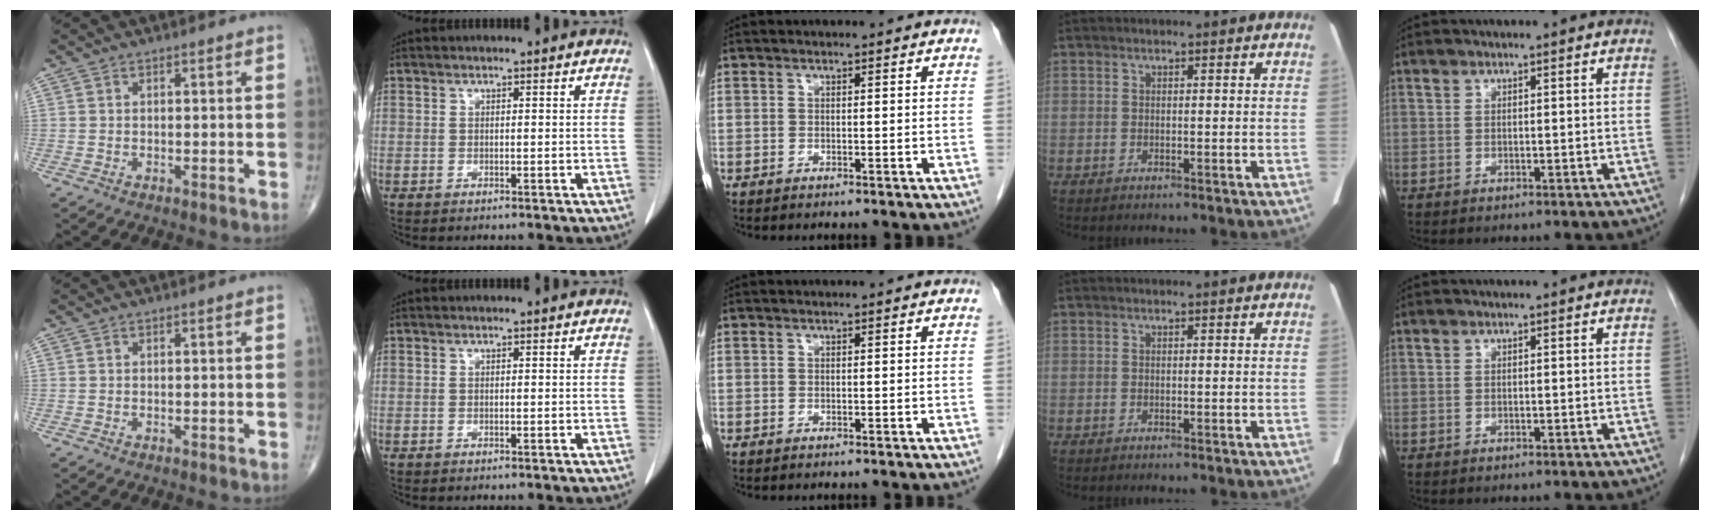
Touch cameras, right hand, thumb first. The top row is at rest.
{}